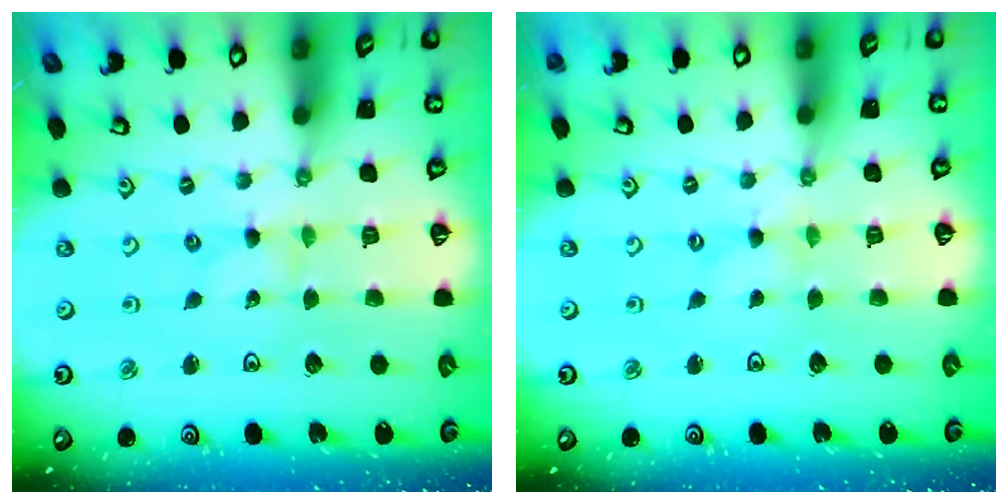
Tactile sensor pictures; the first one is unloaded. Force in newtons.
{"total": 0.0}